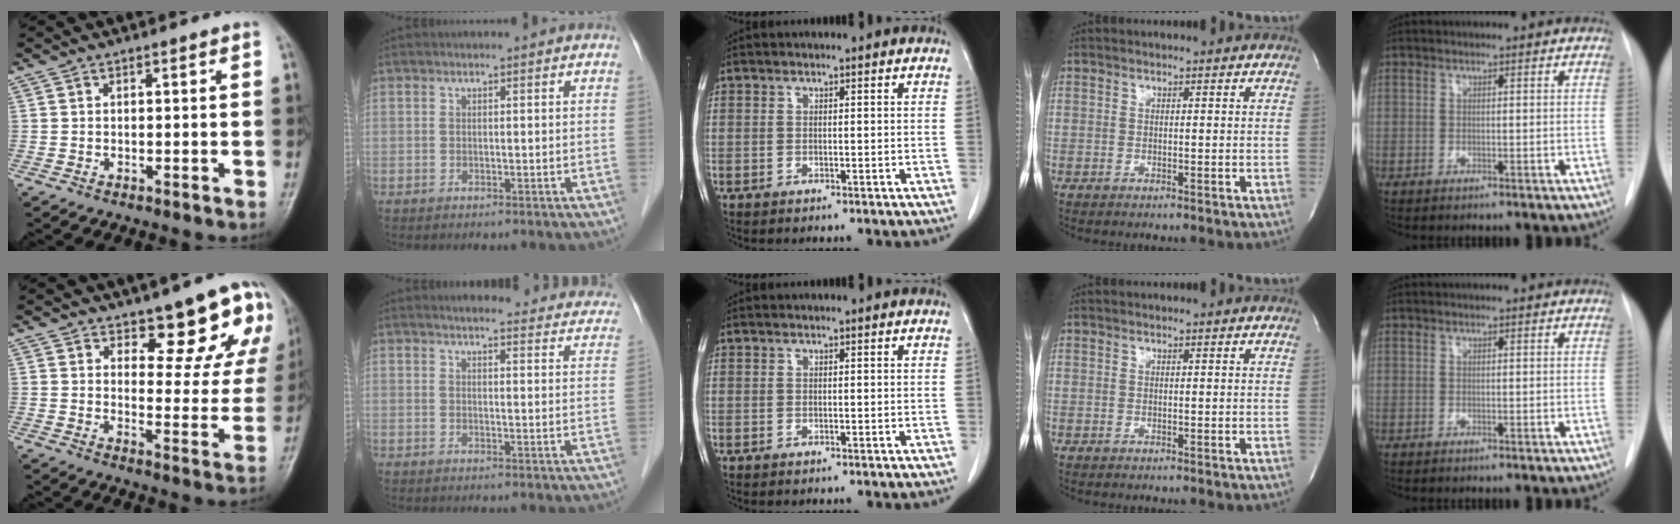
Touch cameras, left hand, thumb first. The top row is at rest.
{"thumb": {"total": 12.6, "force": [8.6, 5.1, 7.7], "torque": [-0.042, -0.059, 0.109]}, "index": {"total": 20.6, "force": [19.7, 3.6, 5.1], "torque": [-0.048, -0.038, 0.213]}}